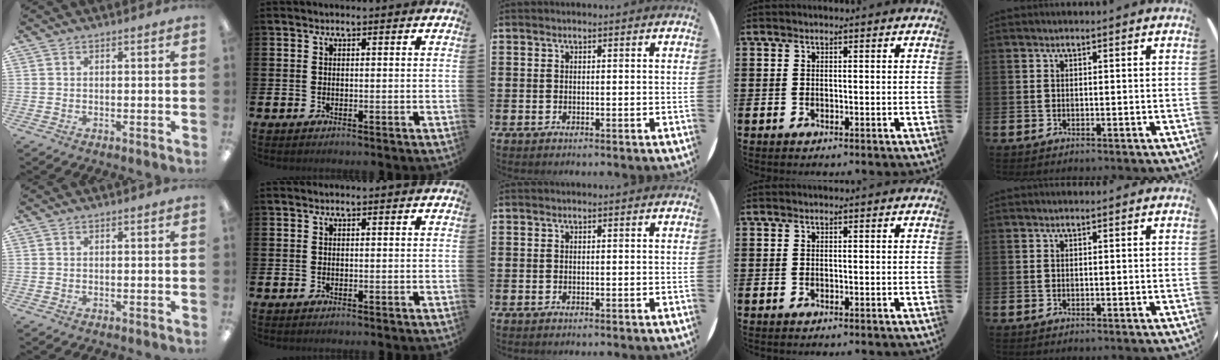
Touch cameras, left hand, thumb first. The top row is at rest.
{}